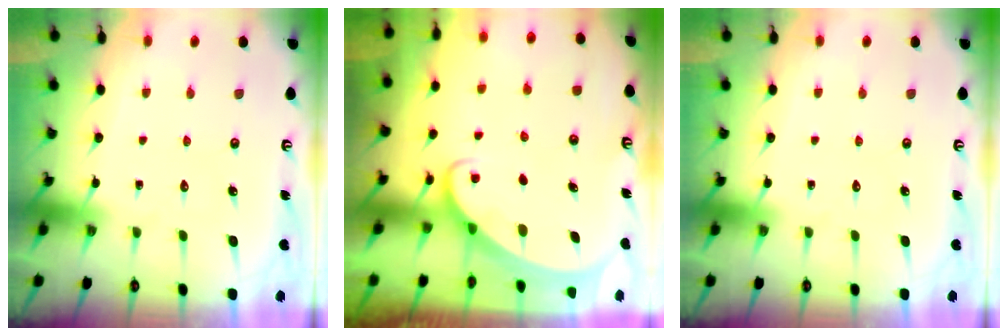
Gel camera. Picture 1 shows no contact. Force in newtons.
{"total": 1.7, "press": 1.7, "slide": 0.2}
{"total": 0.0}